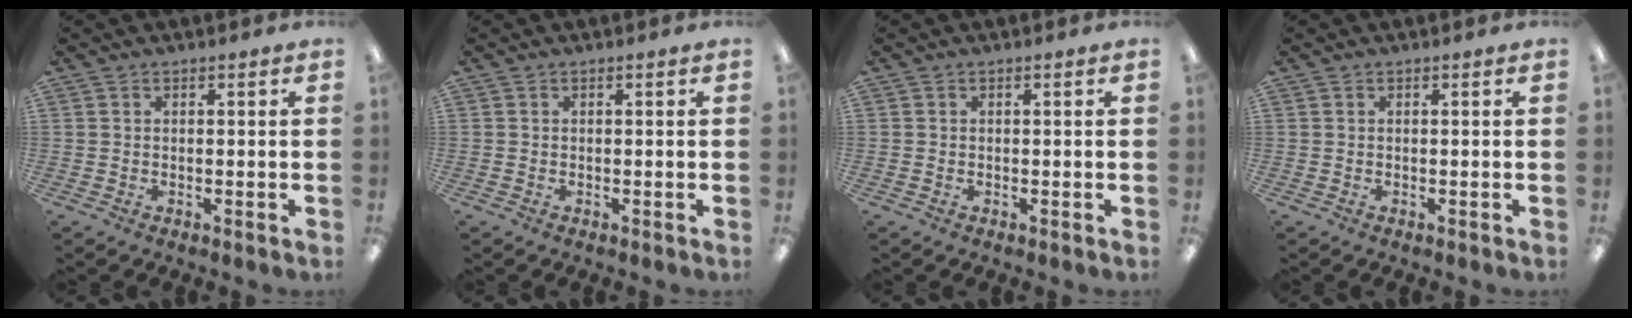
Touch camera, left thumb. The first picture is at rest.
{"total": 0.0}
{"total": 0.0}
{"total": 0.0}